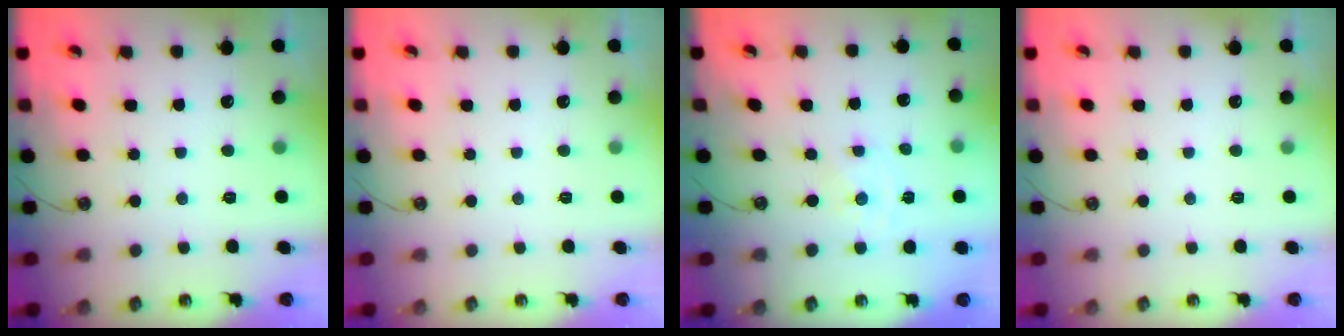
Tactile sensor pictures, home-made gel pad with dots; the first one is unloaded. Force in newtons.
{"total": 0.0}
{"total": 0.0}
{"total": 0.0}